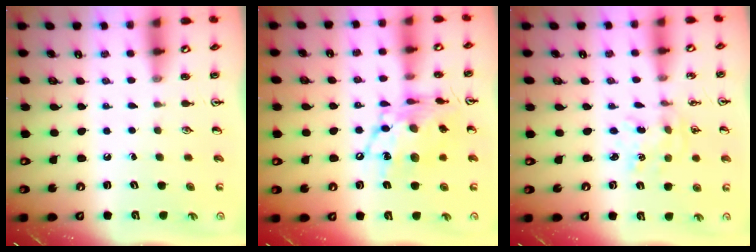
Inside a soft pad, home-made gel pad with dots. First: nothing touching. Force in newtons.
{"total": 15.4, "press": 15.3, "slide": 1.3}
{"total": 1.7, "press": 1.7, "slide": 0.1}